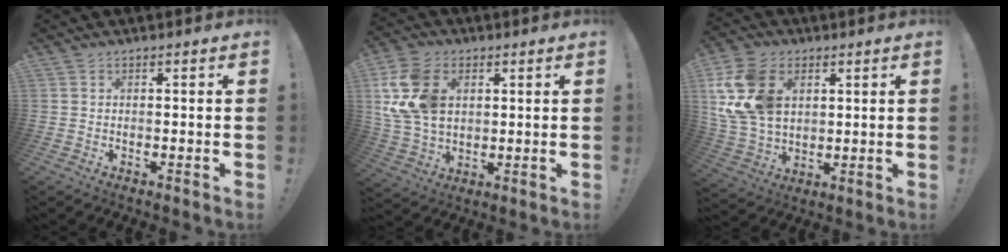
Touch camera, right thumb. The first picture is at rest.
{"total": 16.5, "force": [4.3, 12.1, 10.4], "torque": [-0.200, -0.013, 0.087]}
{"total": 17.9, "force": [5.4, 13.0, 11.0], "torque": [-0.207, -0.019, 0.105]}